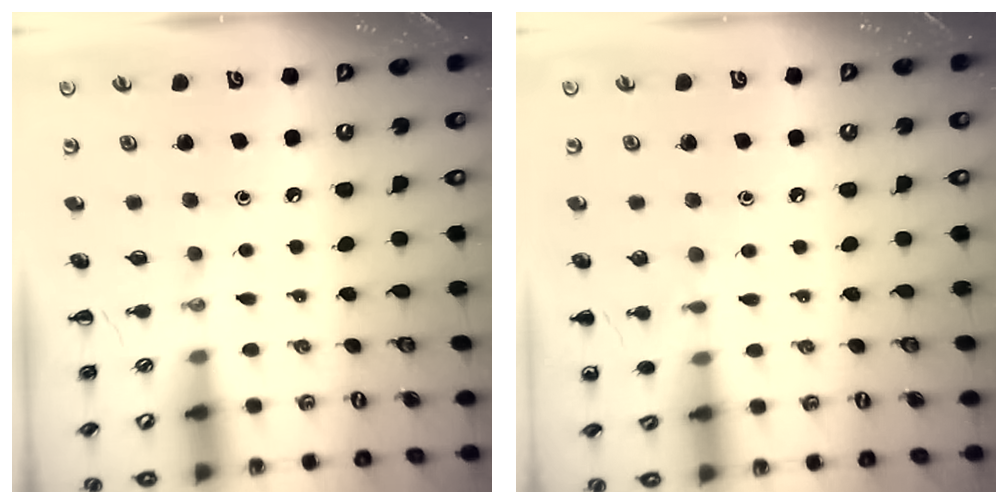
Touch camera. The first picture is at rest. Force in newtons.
{"total": 5.2, "press": 5.0, "slide": 1.6}